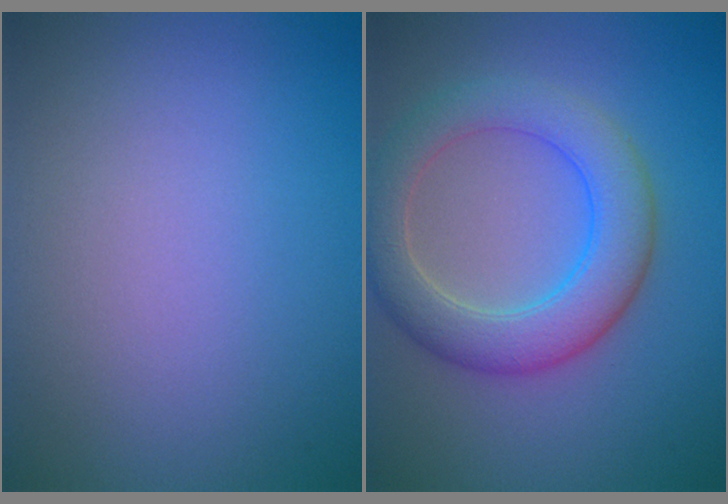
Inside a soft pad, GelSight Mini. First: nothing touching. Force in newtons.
{"total": 5.7, "press": 5.7, "slide": 0.2}